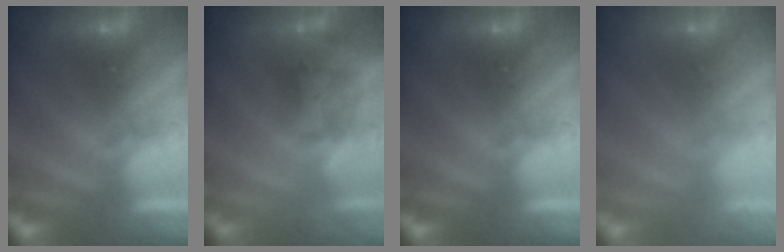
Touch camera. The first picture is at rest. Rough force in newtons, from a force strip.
{"total": 1.6}
{"total": 0.0}
{"total": 2.9}